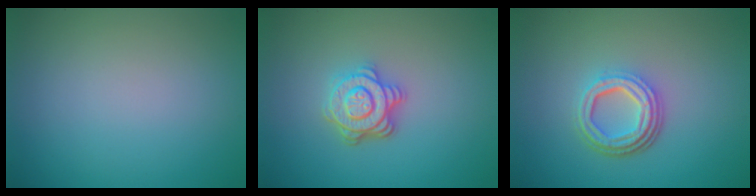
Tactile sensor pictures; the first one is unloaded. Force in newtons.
{"total": 4.1, "press": 3.2, "slide": 2.6}
{"total": 4.4, "press": 3.3, "slide": 3.0}